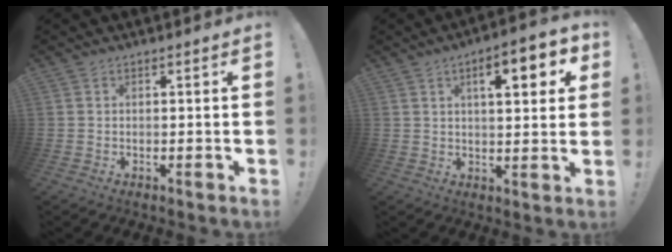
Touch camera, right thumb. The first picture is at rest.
{"total": 10.1, "force": [3.9, 3.0, 8.8], "torque": [-0.112, -0.012, 0.055]}